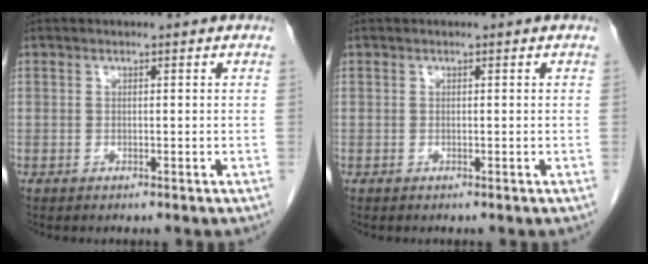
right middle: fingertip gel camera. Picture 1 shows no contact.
{"total": 0.0}